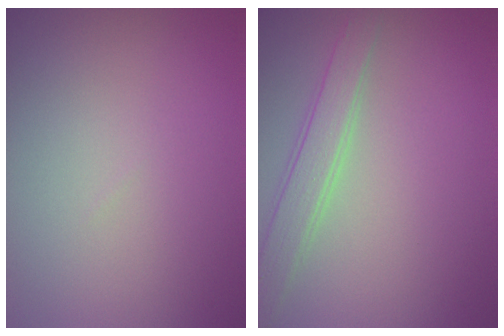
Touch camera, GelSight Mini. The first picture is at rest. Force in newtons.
{"total": 2.7, "press": 2.7, "slide": 0.1}